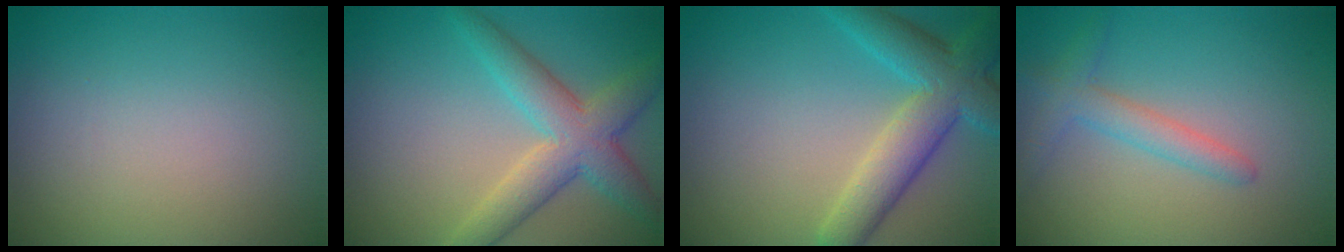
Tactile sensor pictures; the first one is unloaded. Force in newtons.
{"total": 5.6, "press": 5.6, "slide": 0.1}
{"total": 6.3, "press": 6.3, "slide": 0.3}
{"total": 2.4, "press": 2.4, "slide": 0.1}